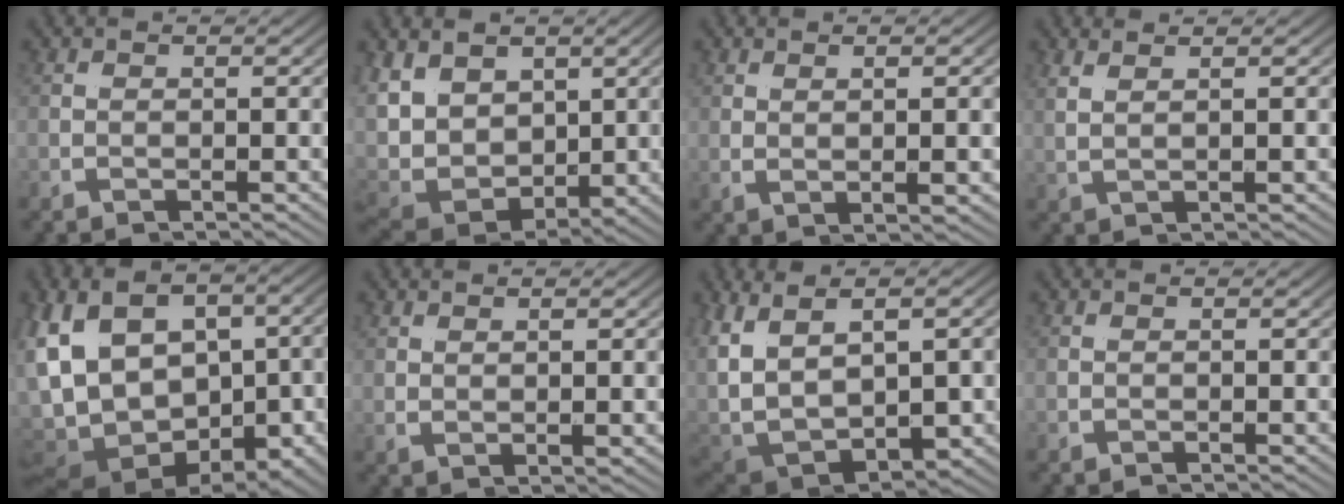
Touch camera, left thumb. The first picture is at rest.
{"total": 8.6, "force": [2.0, 6.3, 5.5], "torque": [-0.115, 0.001, 0.016]}
{"total": 2.7, "force": [0.9, -2.4, 0.8], "torque": [0.000, 0.030, 0.005]}
{"total": 2.5, "force": [1.0, -2.3, 0.0], "torque": [0.014, 0.022, 0.013]}
{"total": 13.0, "force": [-1.5, 8.8, 9.4], "torque": [-0.199, -0.023, -0.028]}
{"total": 2.0, "force": [1.1, -1.6, 0.4], "torque": [0.006, 0.022, 0.012]}
{"total": 9.5, "force": [0.1, 5.3, 7.9], "torque": [-0.185, -0.016, 0.004]}
{"total": 0.0}